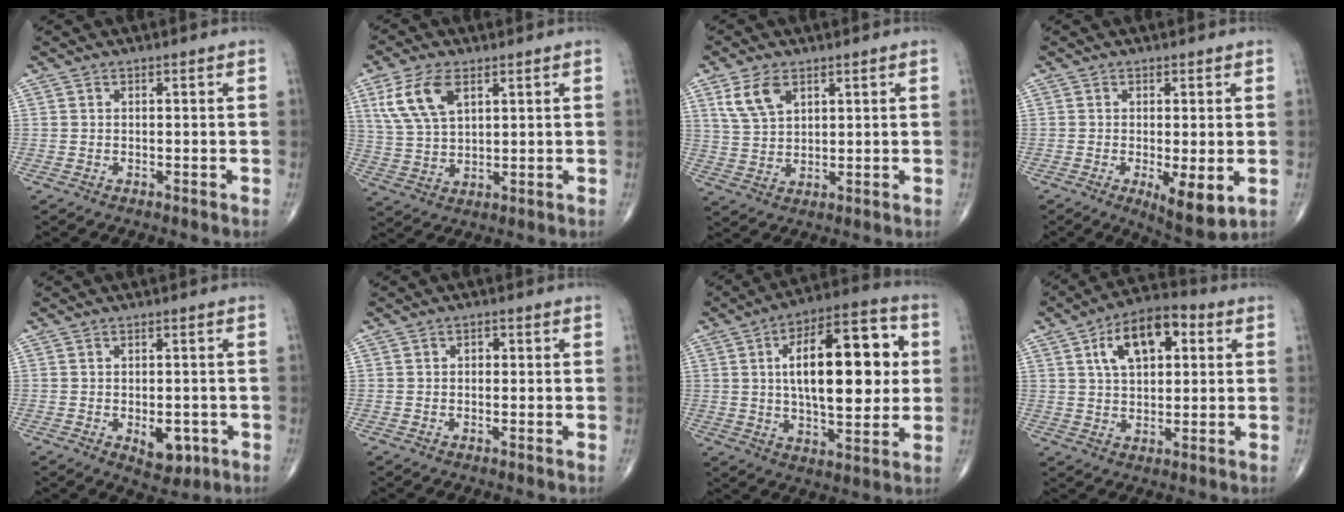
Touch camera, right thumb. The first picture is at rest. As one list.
[{"total": 9.7, "force": [4.3, 4.9, 7.2], "torque": [-0.147, -0.008, 0.091]}, {"total": 6.8, "force": [3.4, 3.9, 4.4], "torque": [-0.079, -0.009, 0.075]}, {"total": 7.2, "force": [-1.7, 2.2, 6.6], "torque": [-0.104, -0.023, -0.022]}, {"total": 5.8, "force": [-1.7, 3.3, 4.4], "torque": [-0.042, 0.002, -0.013]}, {"total": 1.3, "force": [0.2, 1.0, 0.7], "torque": [-0.004, 0.002, -0.001]}, {"total": 22.3, "force": [3.5, 9.7, 19.8], "torque": [-0.277, 0.008, 0.048]}, {"total": 13.0, "force": [4.2, 6.9, 10.1], "torque": [-0.149, 0.011, 0.062]}]